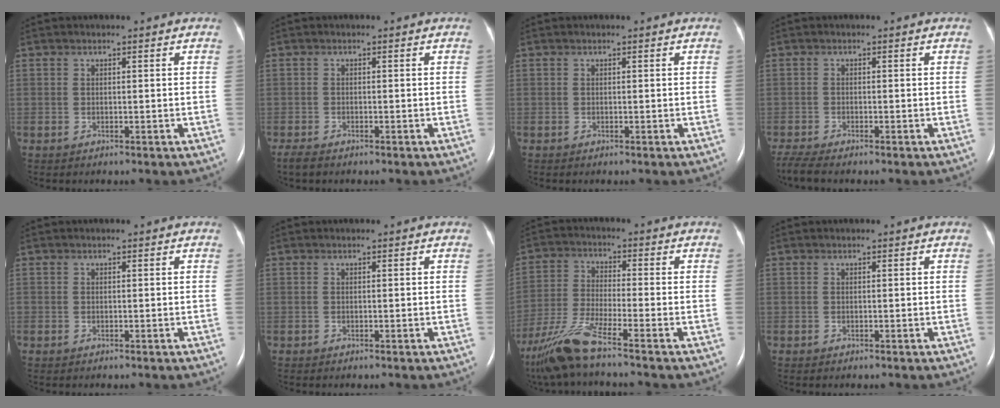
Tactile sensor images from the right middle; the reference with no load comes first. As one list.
[{"total": 1.8, "force": [-1.4, 0.5, 0.9], "torque": [-0.022, -0.005, -0.020]}, {"total": 0.0}, {"total": 3.2, "force": [-2.8, 0.0, 1.6], "torque": [-0.035, -0.011, -0.051]}, {"total": 0.0}, {"total": 0.0}, {"total": 9.5, "force": [-7.2, -0.6, 6.2], "torque": [-0.138, -0.030, -0.141]}, {"total": 0.0}]